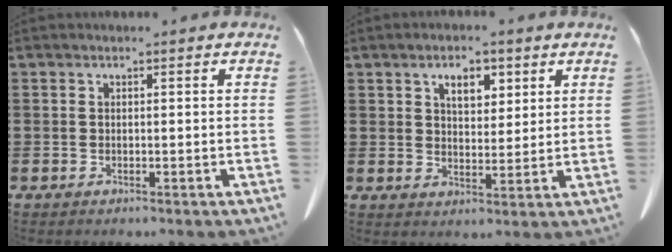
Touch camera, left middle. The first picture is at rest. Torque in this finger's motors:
{"motor_torque": [0.28, 0.19, 0.14, 0.05]}